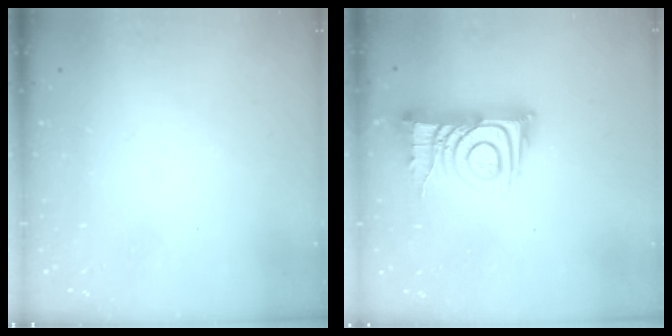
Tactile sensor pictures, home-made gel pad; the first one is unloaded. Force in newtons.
{"total": 12.7, "press": 12.7, "slide": 0.9}